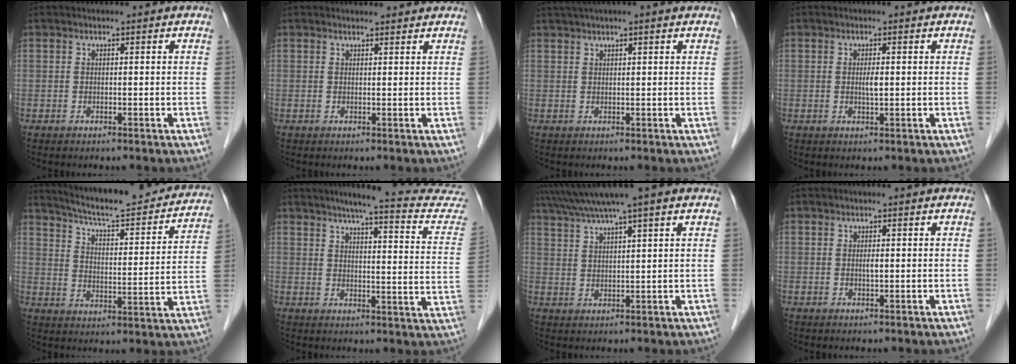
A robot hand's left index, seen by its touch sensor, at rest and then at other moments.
{"total": 3.0, "force": [2.9, 0.6, 0.4], "torque": [-0.010, 0.012, 0.032]}
{"total": 6.0, "force": [4.7, 0.1, 3.8], "torque": [-0.063, 0.042, 0.074]}
{"total": 1.4, "force": [0.0, 0.3, 1.4], "torque": [-0.027, -0.001, -0.001]}
{"total": 23.0, "force": [21.0, 3.2, 8.9], "torque": [-0.129, -0.031, 0.272]}
{"total": 19.5, "force": [17.9, 0.7, 7.7], "torque": [-0.089, -0.057, 0.200]}
{"total": 9.4, "force": [7.4, -0.5, 5.8], "torque": [-0.104, 0.038, 0.113]}
{"total": 0.7, "force": [0.0, 0.2, 0.7], "torque": [-0.015, -0.001, -0.002]}